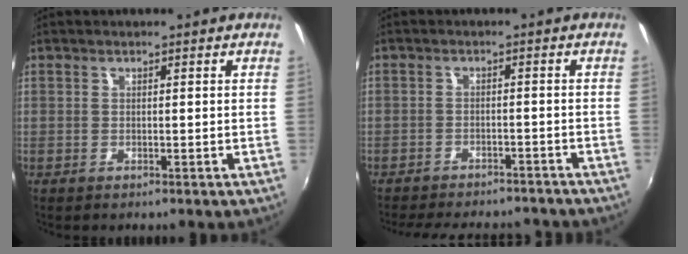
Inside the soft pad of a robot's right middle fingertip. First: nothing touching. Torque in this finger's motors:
{"motor_torque": [0.75, -1.38, 0.00, 0.01]}